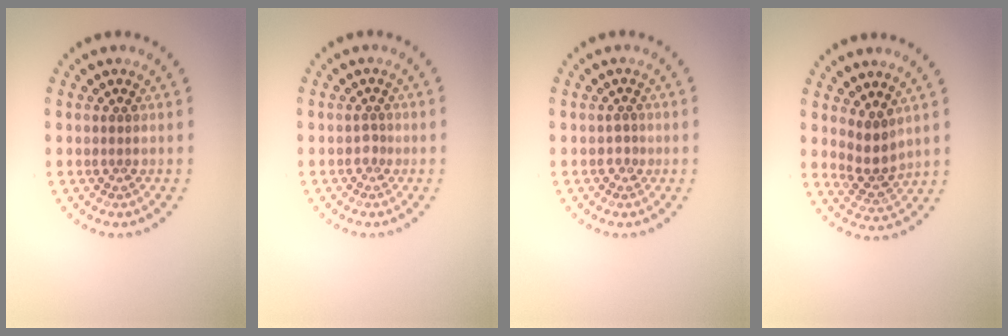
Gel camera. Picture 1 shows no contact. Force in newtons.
{"total": 0.8, "press": 0.5, "slide": 0.7}
{"total": 0.9, "press": 0.8, "slide": 0.4}
{"total": 2.5, "press": 2.0, "slide": 1.6}